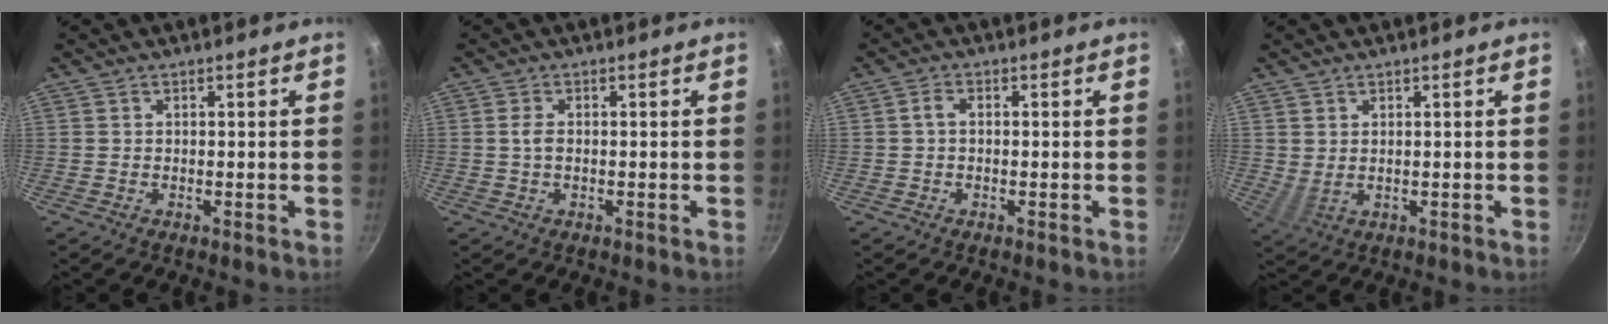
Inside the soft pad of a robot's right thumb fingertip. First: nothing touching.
{"total": 1.9, "force": [0.1, 1.1, 1.5], "torque": [-0.031, -0.003, -0.001]}
{"total": 1.7, "force": [0.0, 1.0, 1.4], "torque": [-0.025, 0.007, -0.002]}
{"total": 2.3, "force": [0.7, 1.3, 1.8], "torque": [-0.040, -0.005, 0.022]}